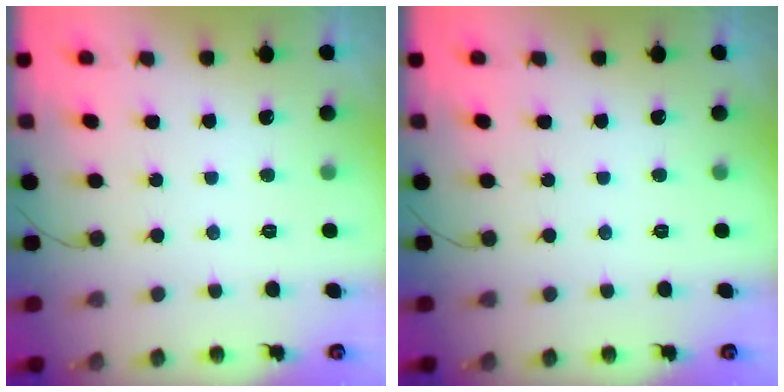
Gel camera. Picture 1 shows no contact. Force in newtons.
{"total": 0.0}